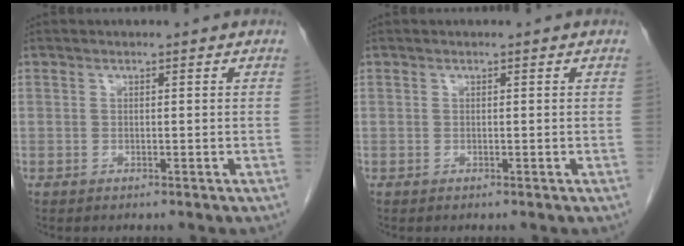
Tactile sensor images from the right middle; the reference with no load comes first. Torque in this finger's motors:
{"motor_torque": [-0.08, -0.11, -0.01, 0.00]}